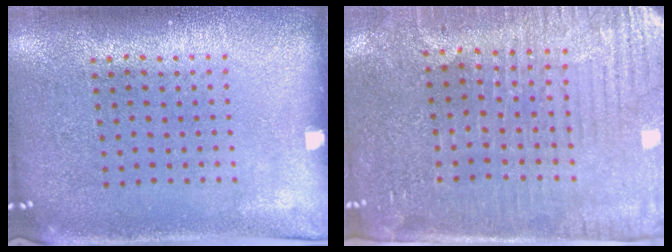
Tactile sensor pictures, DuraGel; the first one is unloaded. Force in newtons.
{"total": 3.6, "press": 3.4, "slide": 1.2}